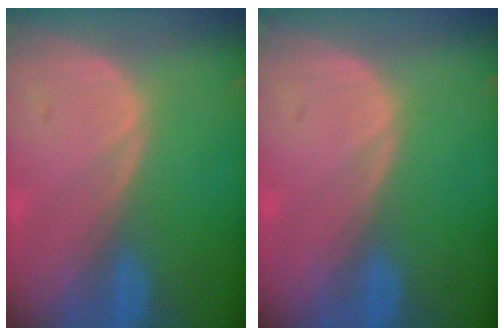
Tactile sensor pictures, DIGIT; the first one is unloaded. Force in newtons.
{"total": 0.0}